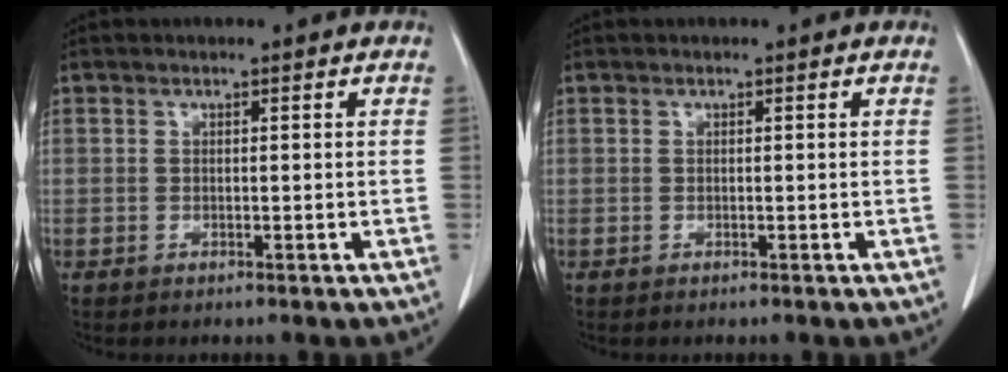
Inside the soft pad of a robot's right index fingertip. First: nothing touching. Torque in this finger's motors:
{"motor_torque": [0.00, 0.00, 0.00, 0.00]}